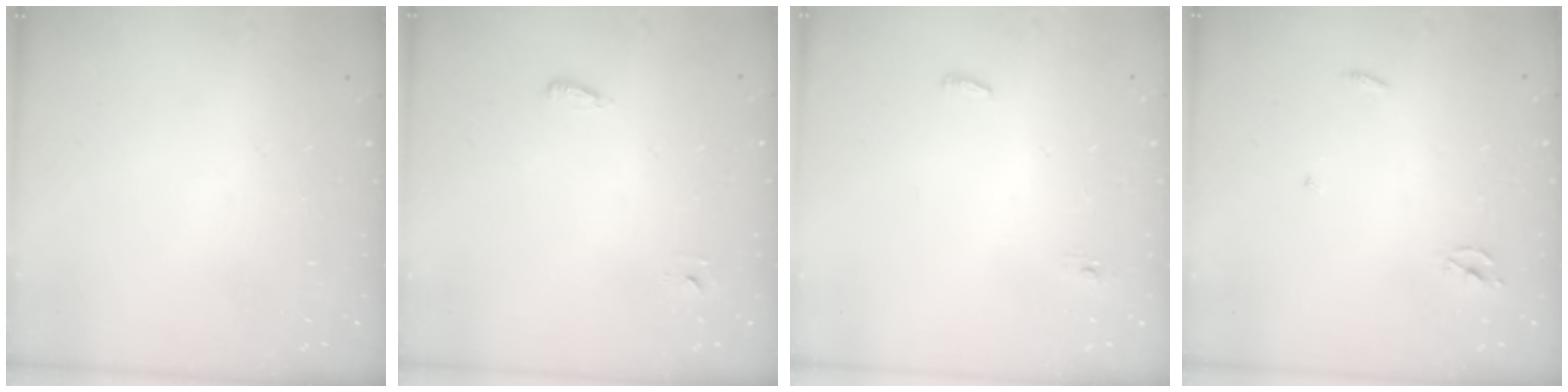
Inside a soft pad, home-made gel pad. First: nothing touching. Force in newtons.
{"total": 3.2, "press": 2.9, "slide": 1.4}
{"total": 3.6, "press": 3.4, "slide": 1.0}
{"total": 2.3, "press": 2.3, "slide": 0.2}